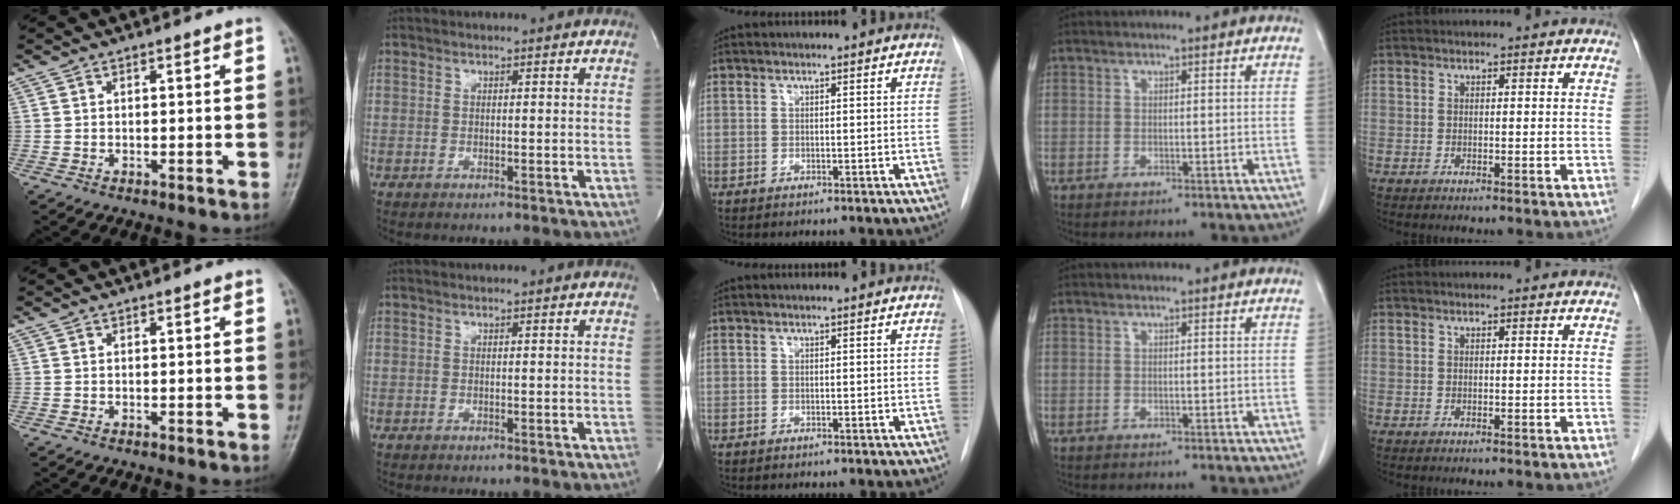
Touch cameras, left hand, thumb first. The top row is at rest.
{}